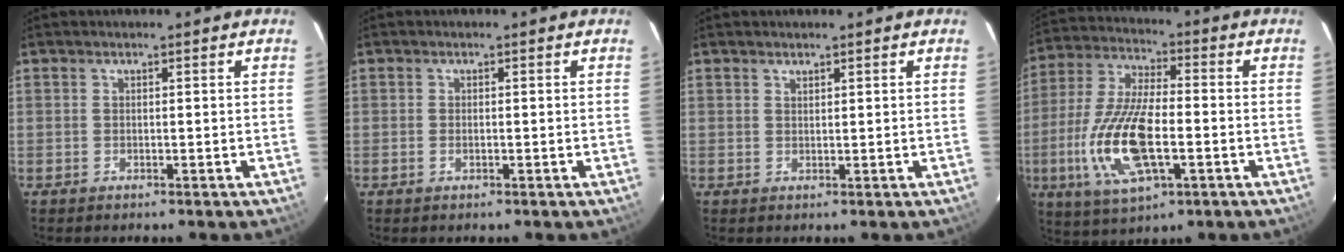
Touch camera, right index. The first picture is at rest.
{"total": 0.8, "force": [-0.3, 0.5, 0.6], "torque": [-0.010, 0.001, -0.005]}
{"total": 0.8, "force": [0.7, 0.2, 0.2], "torque": [-0.004, 0.001, 0.014]}
{"total": 17.0, "force": [-4.5, 6.7, 15.0], "torque": [-0.322, -0.010, -0.082]}